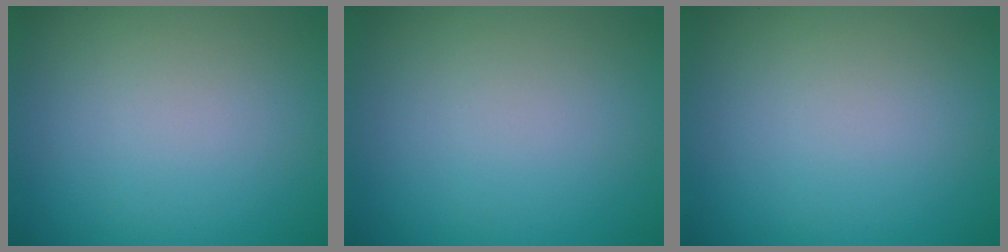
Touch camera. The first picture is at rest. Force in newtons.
{"total": 0.0}
{"total": 0.0}